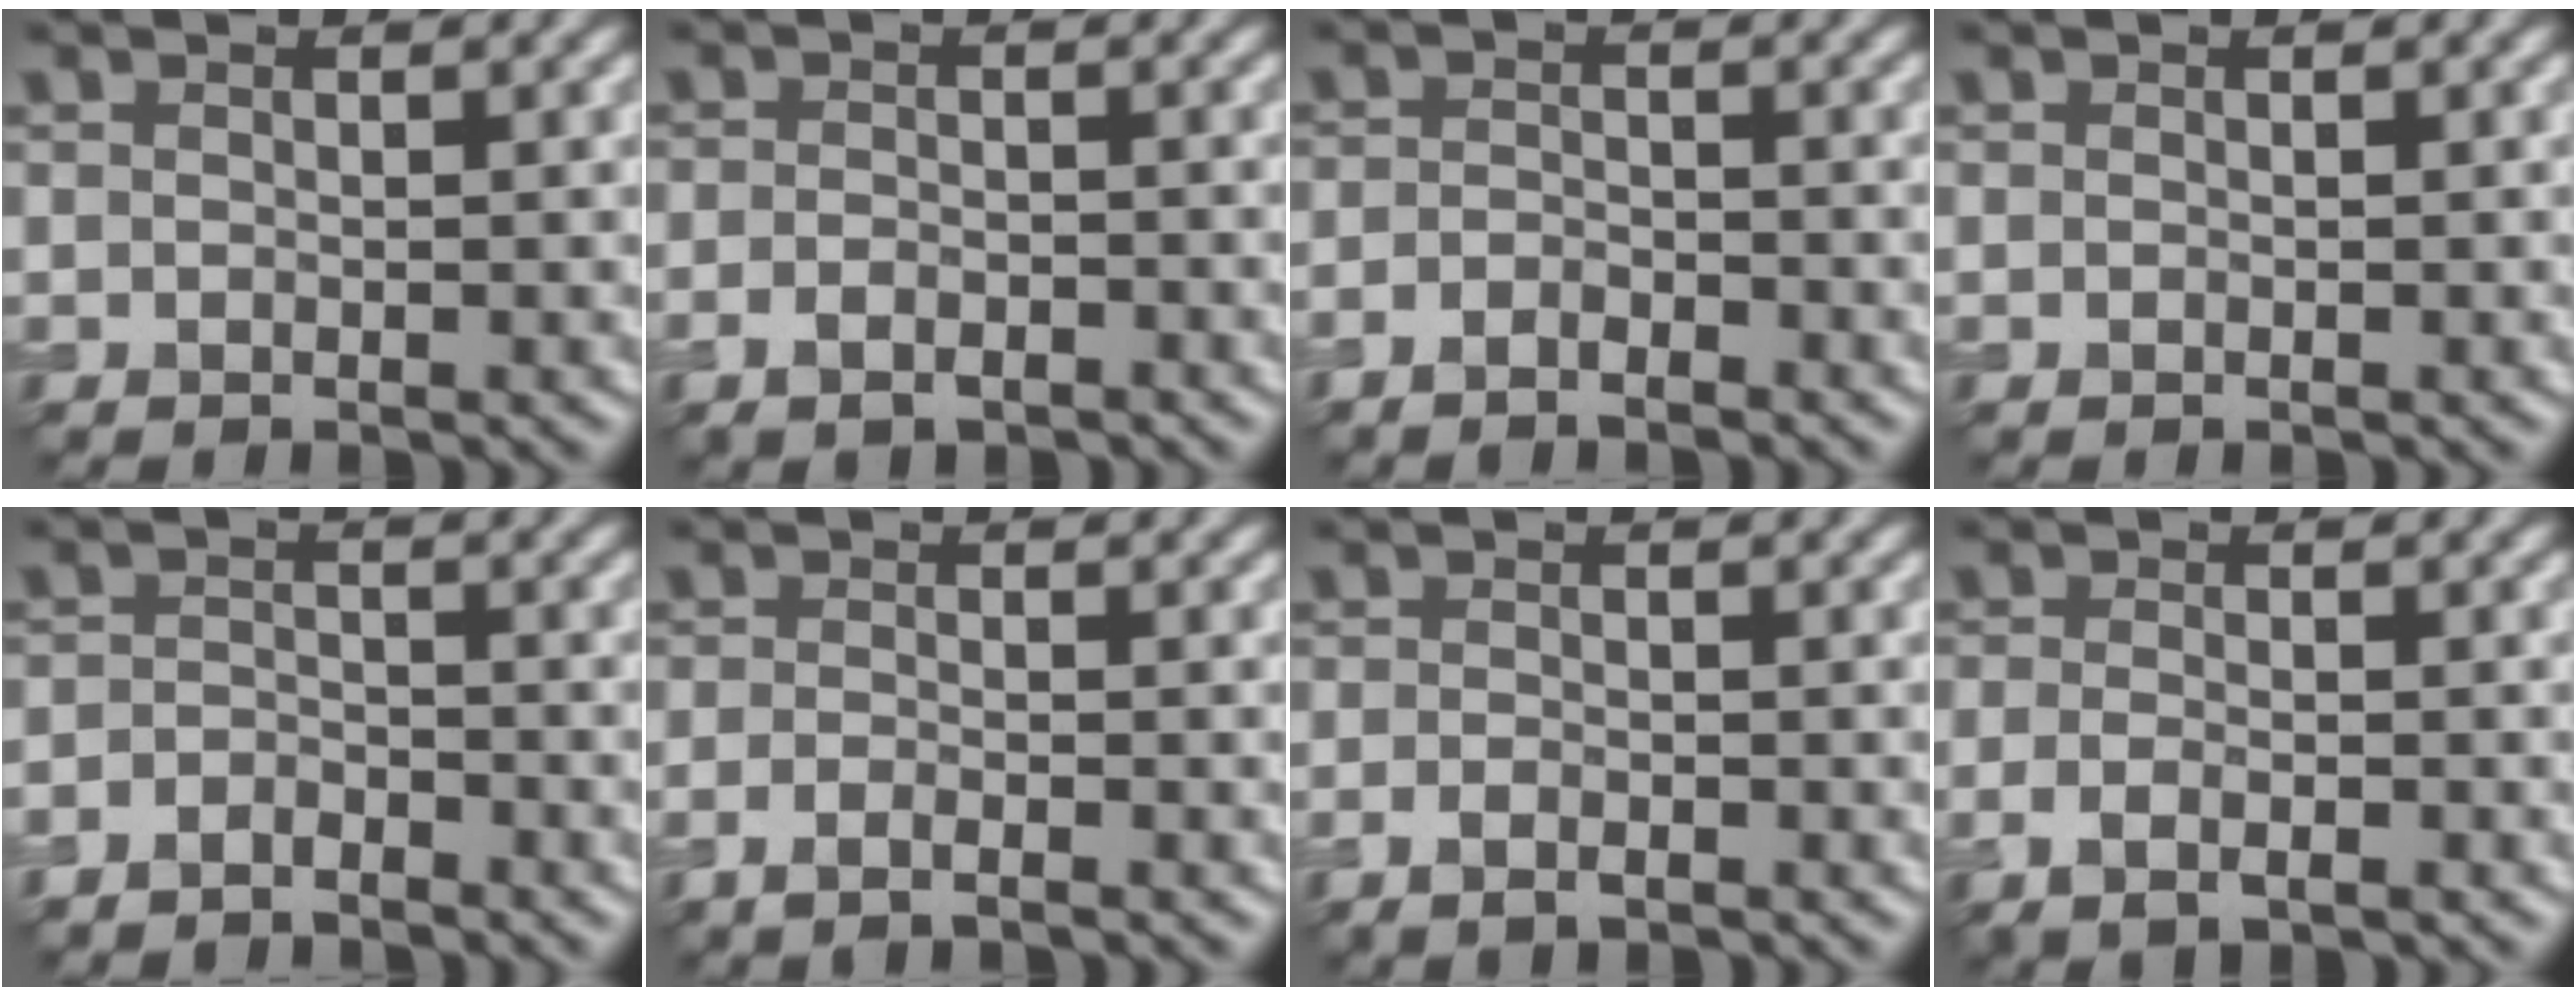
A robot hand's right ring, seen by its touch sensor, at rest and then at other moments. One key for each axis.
{"total": 2.0, "fx": -1.5, "fy": 0.9, "fz": 0.9, "tx": -0.015, "ty": -0.004, "tz": -0.030}
{"total": 1.6, "fx": -1.5, "fy": 0.4, "fz": 0.3, "tx": -0.005, "ty": -0.001, "tz": -0.036}
{"total": 0.0}
{"total": 2.0, "fx": -1.9, "fy": 0.6, "fz": 0.0, "tx": 0.002, "ty": 0.000, "tz": -0.045}
{"total": 1.2, "fx": -0.9, "fy": 0.1, "fz": 0.8, "tx": -0.015, "ty": -0.003, "tz": -0.021}
{"total": 1.3, "fx": -1.0, "fy": 0.4, "fz": 0.8, "tx": -0.015, "ty": -0.003, "tz": -0.021}
{"total": 2.1, "fx": -1.2, "fy": 0.7, "fz": 1.6, "tx": -0.034, "ty": -0.006, "tz": -0.023}